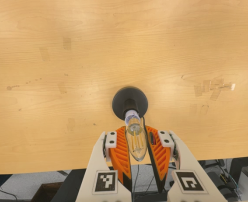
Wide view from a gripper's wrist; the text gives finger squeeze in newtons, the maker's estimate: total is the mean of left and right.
{"total": 13.9, "left": 14.8, "right": 13.1}